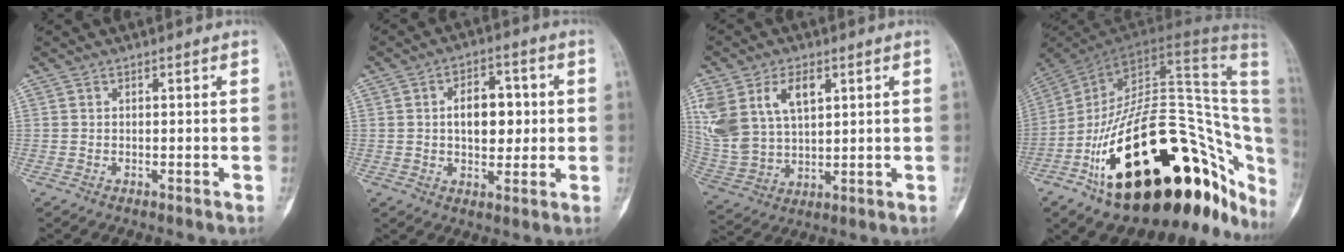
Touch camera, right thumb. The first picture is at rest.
{"total": 9.3, "force": [0.9, 5.8, 7.3], "torque": [-0.076, 0.007, 0.015]}
{"total": 16.2, "force": [6.3, 10.1, 11.0], "torque": [-0.236, -0.011, 0.135]}
{"total": 41.0, "force": [-13.4, 18.4, 34.1], "torque": [-0.406, 0.088, -0.199]}